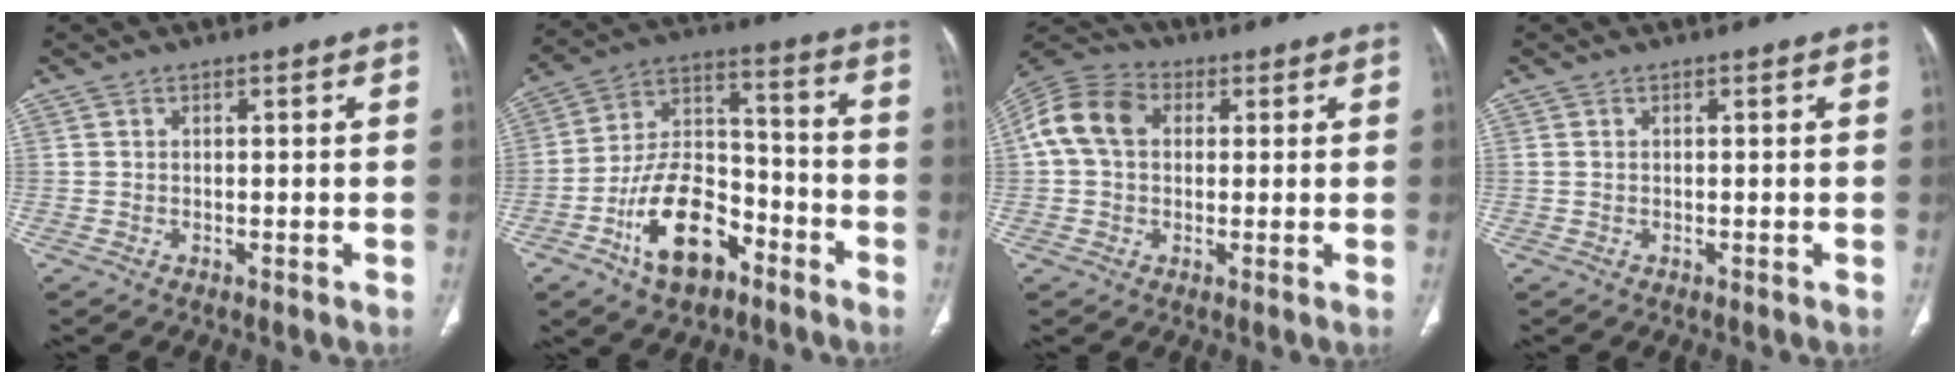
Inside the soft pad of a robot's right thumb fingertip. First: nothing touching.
{"total": 16.3, "force": [-8.5, 9.3, 10.4], "torque": [-0.157, 0.071, -0.147]}
{"total": 10.8, "force": [1.9, 8.0, 7.0], "torque": [-0.136, 0.029, 0.026]}
{"total": 0.0}